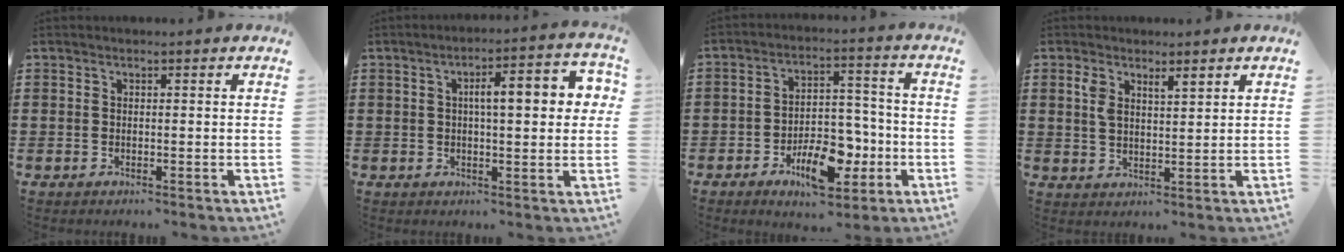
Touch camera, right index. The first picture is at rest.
{"total": 7.1, "force": [1.2, 1.9, 6.8], "torque": [-0.104, -0.001, 0.011]}
{"total": 10.4, "force": [-4.3, 5.6, 7.6], "torque": [-0.097, 0.009, -0.069]}
{"total": 3.3, "force": [2.0, 1.3, 2.3], "torque": [-0.051, 0.005, 0.036]}